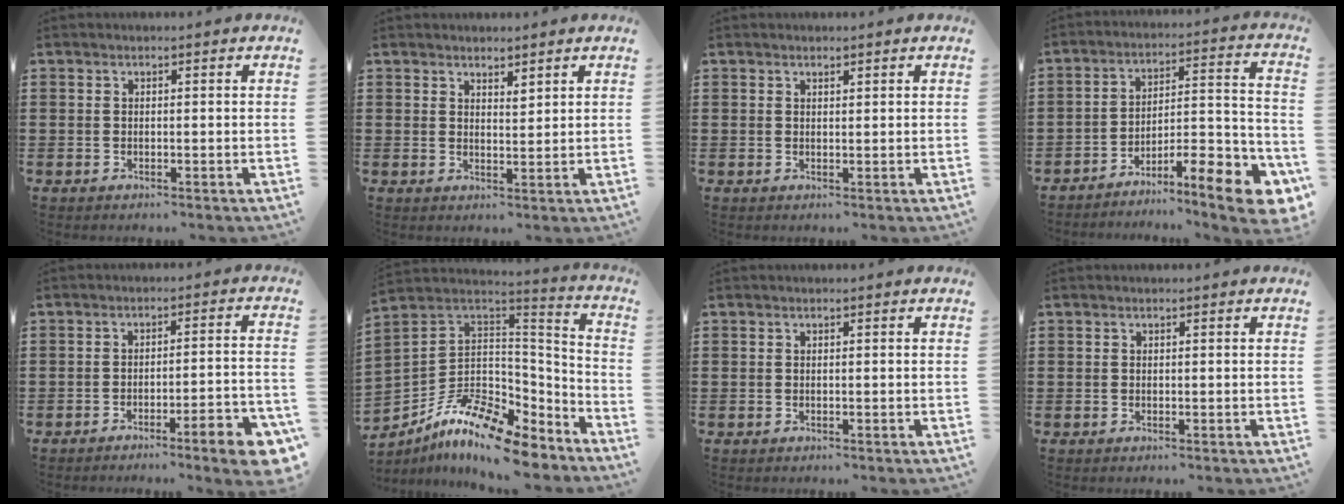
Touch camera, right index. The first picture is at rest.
{"total": 1.9, "force": [1.8, 0.5, 0.1], "torque": [-0.006, 0.004, 0.036]}
{"total": 0.7, "force": [0.6, 0.2, 0.2], "torque": [-0.004, 0.001, 0.012]}
{"total": 9.6, "force": [-7.6, 1.5, 5.8], "torque": [-0.070, 0.008, -0.145]}
{"total": 6.1, "force": [-4.4, 0.3, 4.3], "torque": [-0.066, -0.010, -0.080]}
{"total": 11.7, "force": [-8.3, 4.2, 7.1], "torque": [-0.146, 0.015, -0.157]}
{"total": 0.0}
{"total": 0.0}